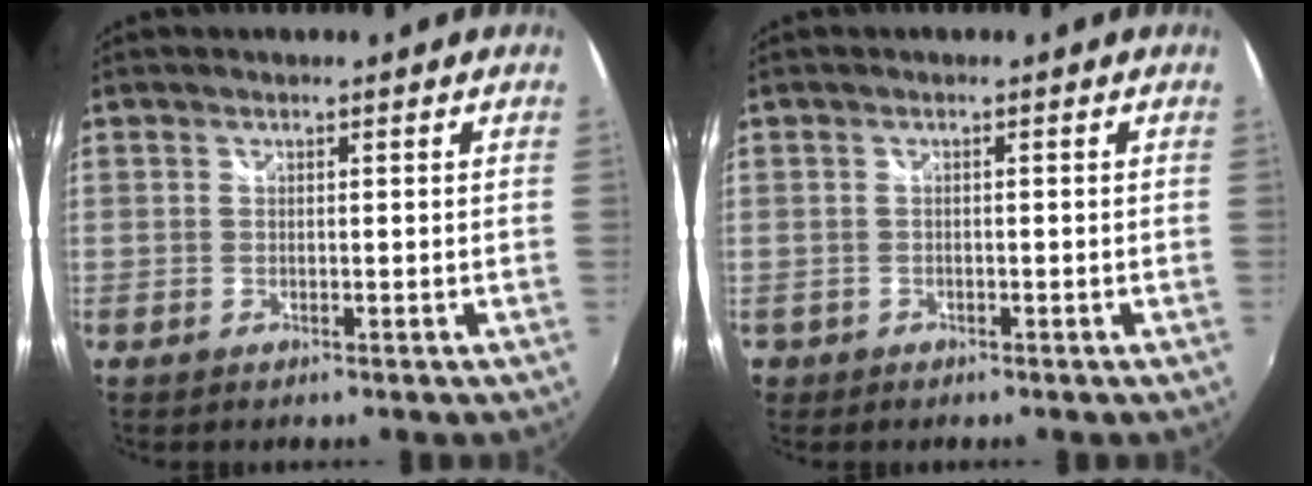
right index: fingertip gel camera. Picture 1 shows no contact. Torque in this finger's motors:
{"motor_torque": [-0.94, -0.33, -1.05, -0.21]}